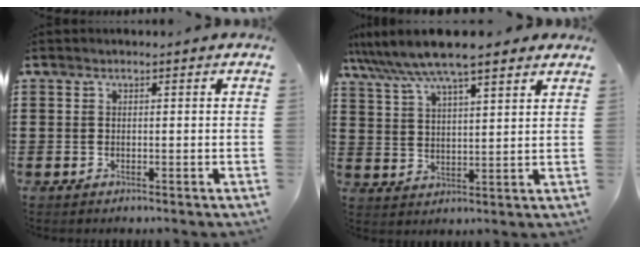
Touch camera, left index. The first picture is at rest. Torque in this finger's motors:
{"motor_torque": [2.15, 0.00, 1.05, 0.20]}